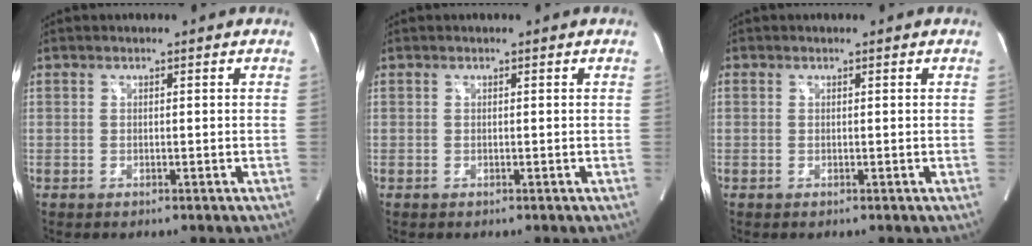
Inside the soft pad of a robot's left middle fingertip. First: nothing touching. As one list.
[{"total": 0.0}, {"total": 0.0}]